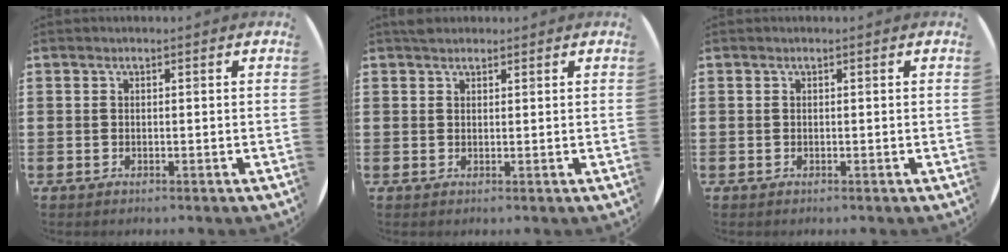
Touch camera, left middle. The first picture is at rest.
{"total": 1.3, "force": [1.2, 0.5, 0.1], "torque": [0.004, 0.000, 0.020]}
{"total": 0.0}